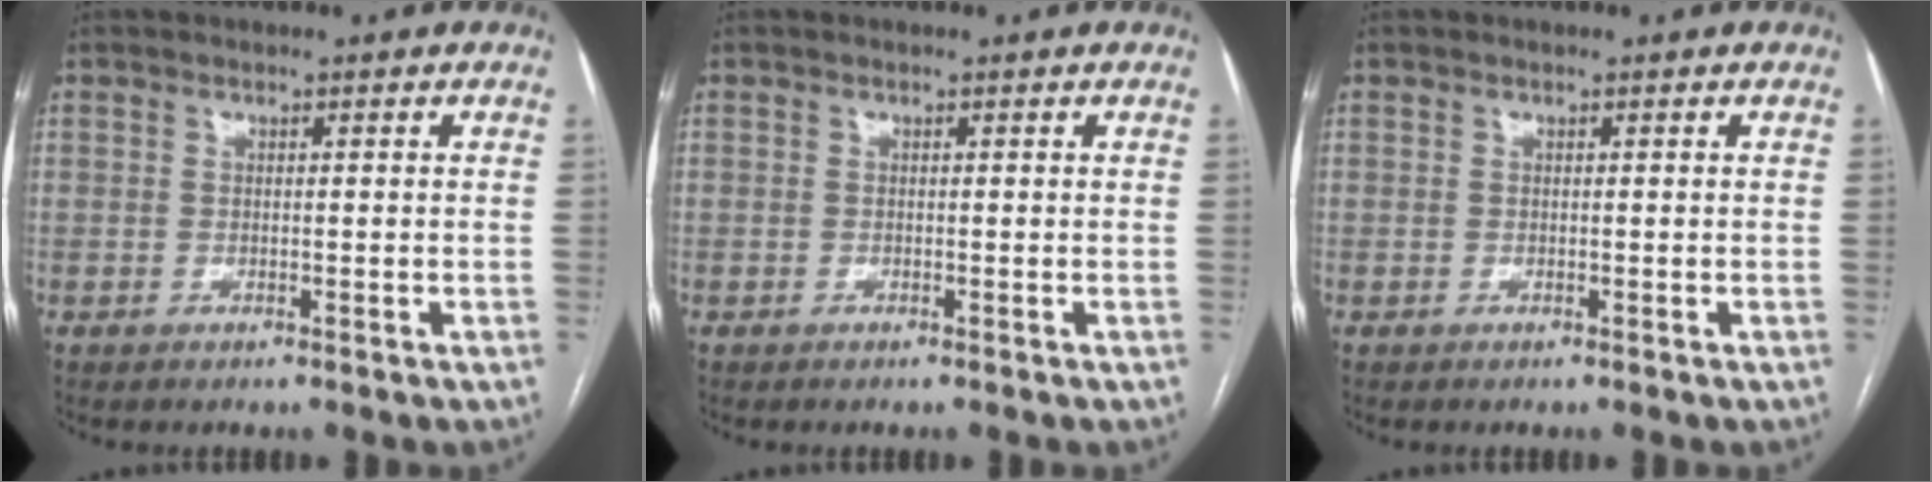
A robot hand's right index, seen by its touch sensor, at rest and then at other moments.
{"total": 0.0}
{"total": 0.0}